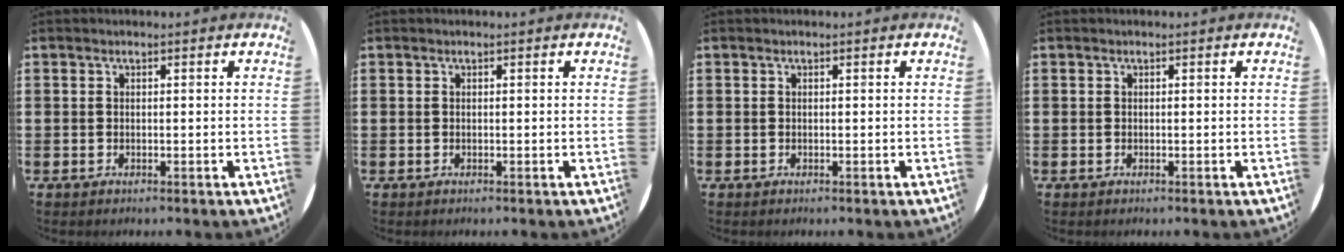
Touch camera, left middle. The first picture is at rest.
{"total": 0.0}
{"total": 0.0}
{"total": 0.0}